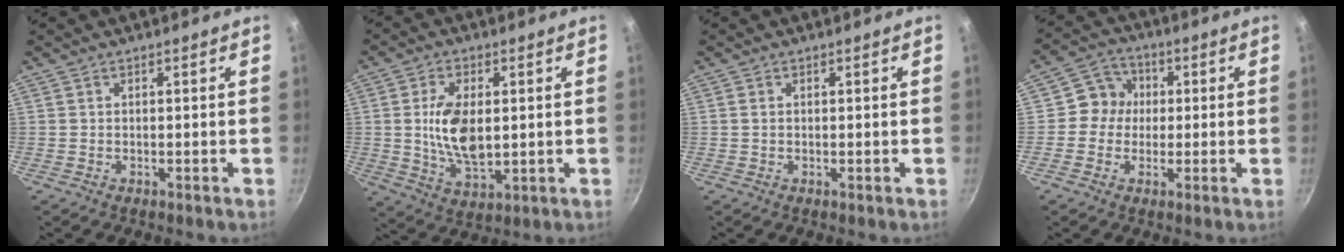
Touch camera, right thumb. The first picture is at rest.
{"total": 11.0, "force": [0.8, 5.9, 9.2], "torque": [-0.166, -0.011, 0.025]}
{"total": 0.6, "force": [0.1, 0.3, 0.6], "torque": [-0.014, -0.002, 0.002]}
{"total": 7.1, "force": [0.1, 6.5, 2.9], "torque": [-0.014, 0.015, -0.012]}